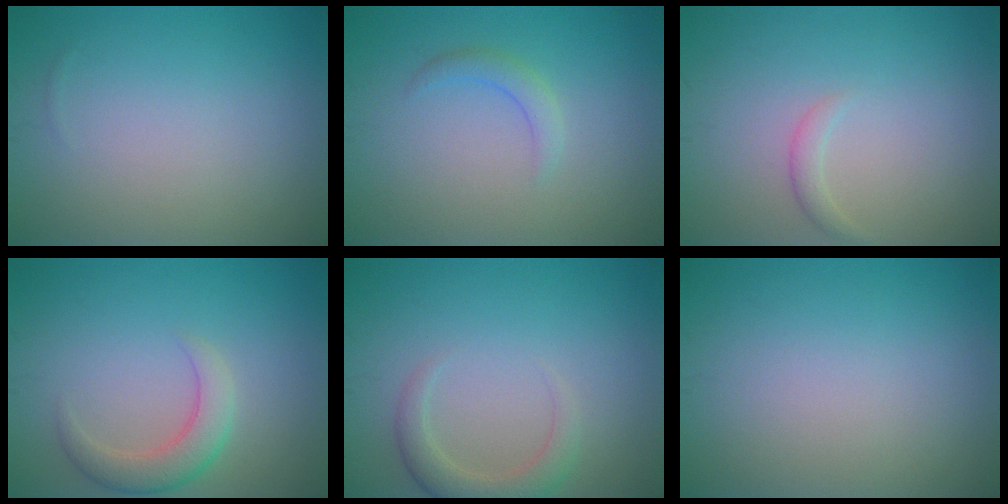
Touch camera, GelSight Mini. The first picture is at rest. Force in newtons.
{"total": 1.5, "press": 1.5, "slide": 0.1}
{"total": 1.1, "press": 1.1, "slide": 0.1}
{"total": 3.2, "press": 3.2, "slide": 0.5}
{"total": 2.8, "press": 2.8, "slide": 0.4}
{"total": 0.0}